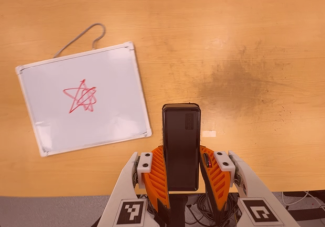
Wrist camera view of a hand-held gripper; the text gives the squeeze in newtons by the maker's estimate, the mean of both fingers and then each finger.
{"total": 4.5, "left": 3.3, "right": 5.8}